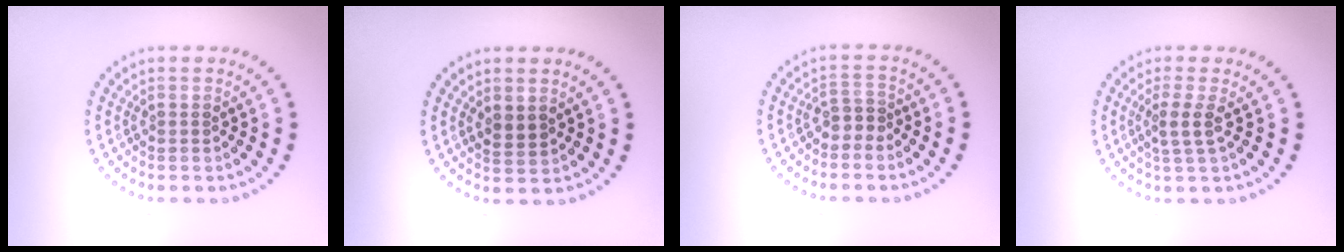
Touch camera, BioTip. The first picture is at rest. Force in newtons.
{"total": 1.5, "press": 1.3, "slide": 0.7}
{"total": 1.5, "press": 1.2, "slide": 0.9}
{"total": 2.0, "press": 1.4, "slide": 1.4}